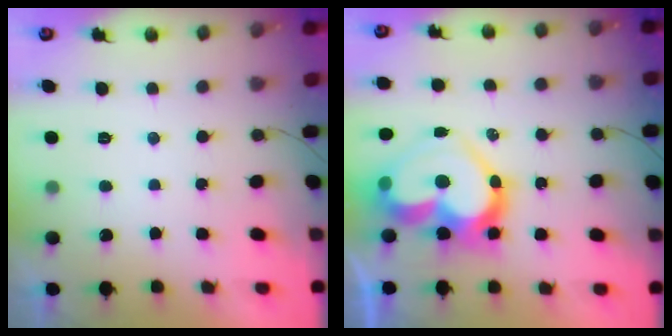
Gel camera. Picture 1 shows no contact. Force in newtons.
{"total": 20.6, "press": 20.5, "slide": 1.6}